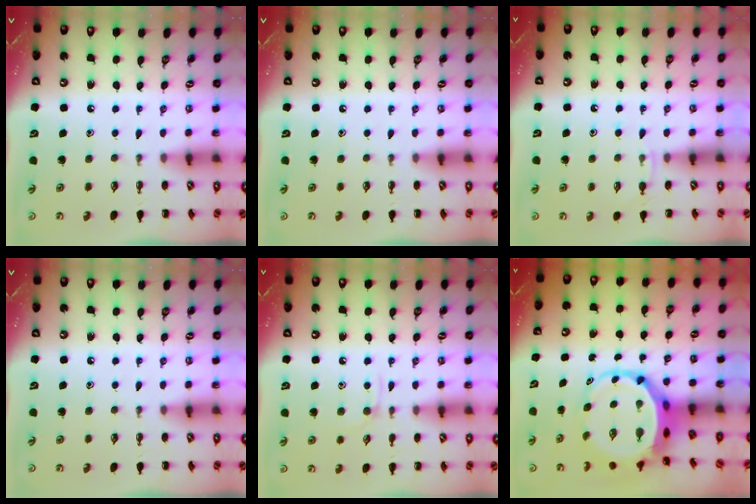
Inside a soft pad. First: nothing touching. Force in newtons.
{"total": 0.0}
{"total": 4.6, "press": 4.3, "slide": 1.6}
{"total": 0.0}
{"total": 2.8, "press": 2.7, "slide": 0.9}
{"total": 7.2, "press": 6.8, "slide": 2.2}